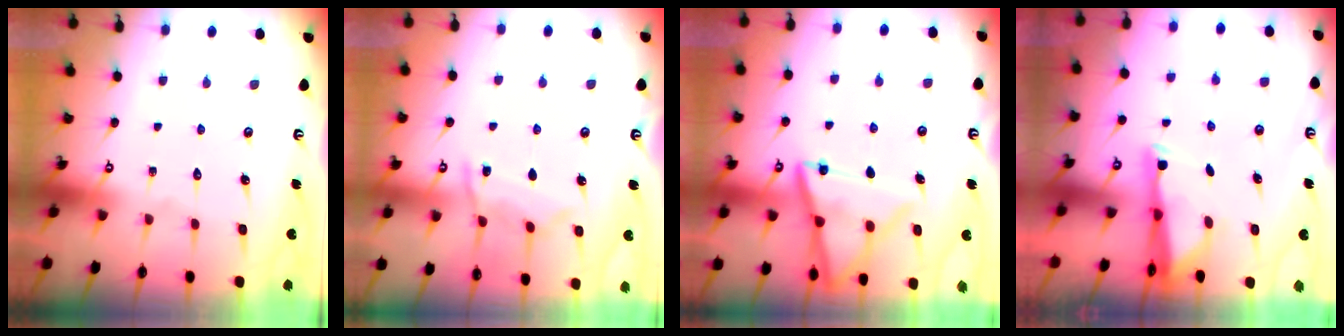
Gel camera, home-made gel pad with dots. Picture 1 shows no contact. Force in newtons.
{"total": 8.6, "press": 8.6, "slide": 0.8}
{"total": 14.8, "press": 14.8, "slide": 1.4}
{"total": 2.9, "press": 2.8, "slide": 0.8}